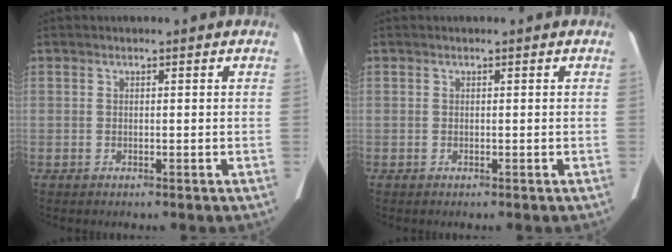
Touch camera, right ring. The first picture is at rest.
{"total": 0.0}